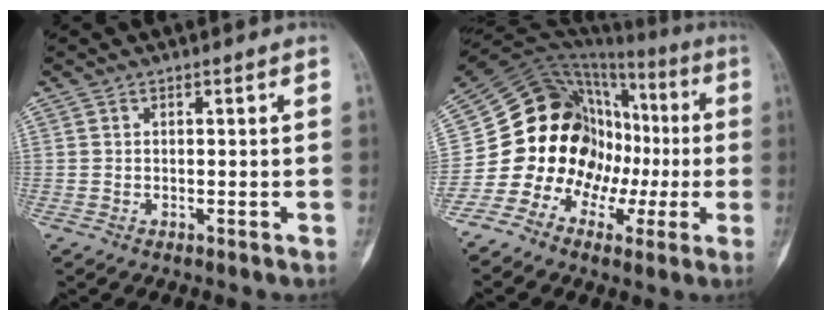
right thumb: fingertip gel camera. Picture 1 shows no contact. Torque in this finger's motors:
{"motor_torque": [-0.46, 1.45, 1.26, -0.46, 0.04]}